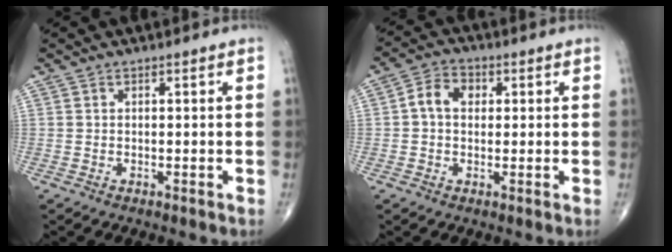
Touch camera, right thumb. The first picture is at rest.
{"total": 5.4, "force": [0.6, 4.1, 3.5], "torque": [-0.053, 0.015, 0.004]}